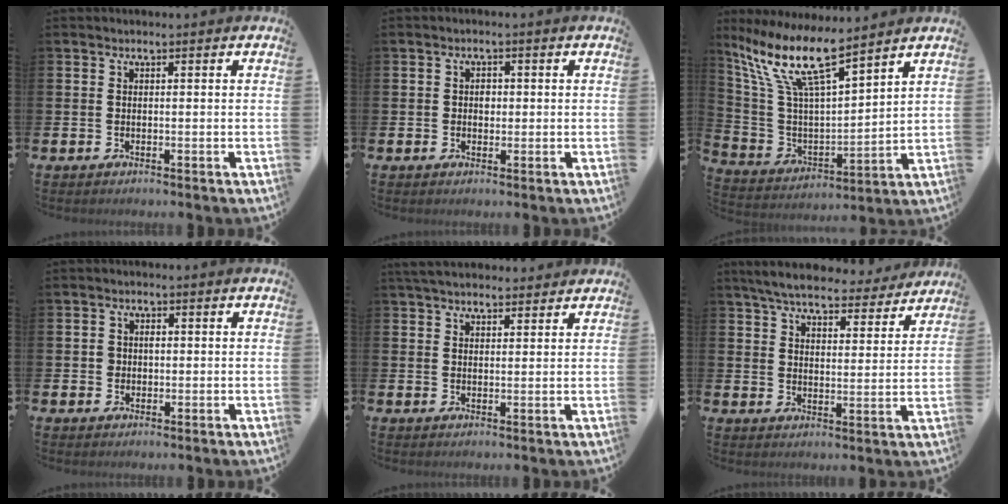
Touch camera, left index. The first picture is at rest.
{"total": 1.5, "force": [0.0, 1.2, 0.8], "torque": [0.001, 0.002, -0.005]}
{"total": 12.0, "force": [9.2, 2.6, 7.3], "torque": [-0.177, -0.047, 0.158]}
{"total": 1.7, "force": [0.1, 1.5, 0.7], "torque": [0.001, 0.004, -0.005]}
{"total": 4.1, "force": [3.9, 1.1, 0.8], "torque": [-0.021, -0.011, 0.073]}
{"total": 6.6, "force": [6.2, 1.3, 1.7], "torque": [-0.052, -0.034, 0.108]}